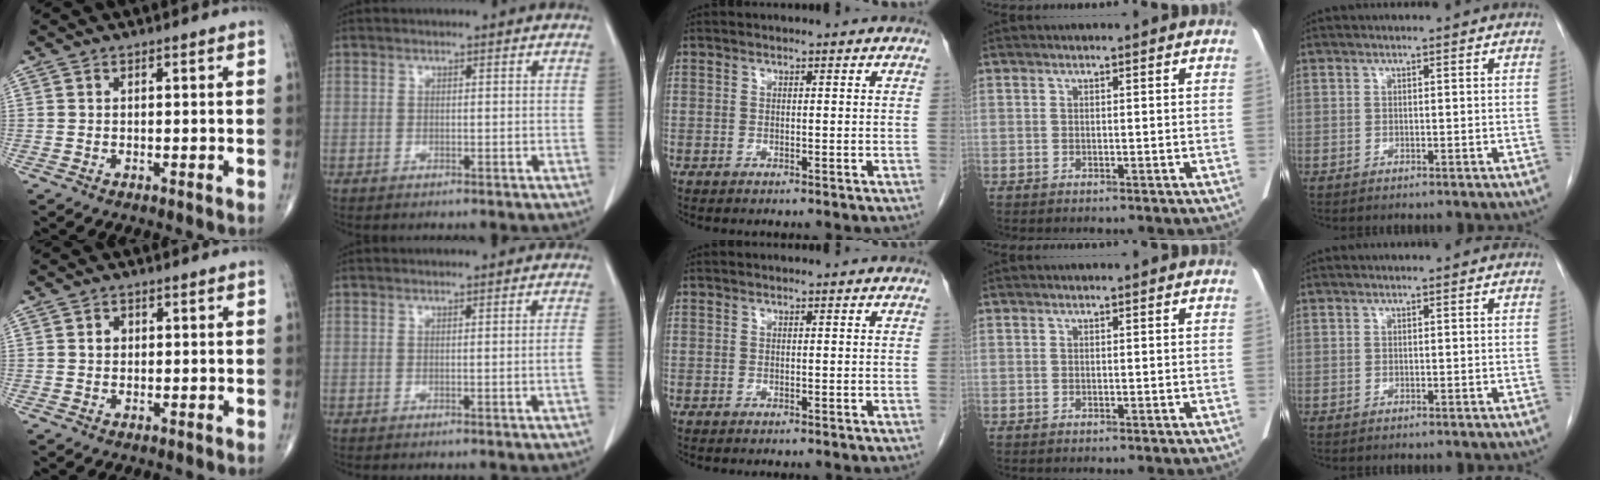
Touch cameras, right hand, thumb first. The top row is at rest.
{"thumb": {"total": 1.5, "force": [0.2, 1.3, 0.7], "torque": [-0.003, 0.004, 0.002]}, "index": {"total": 1.2, "force": [-0.3, -0.3, 1.1], "torque": [-0.018, -0.002, -0.002]}}